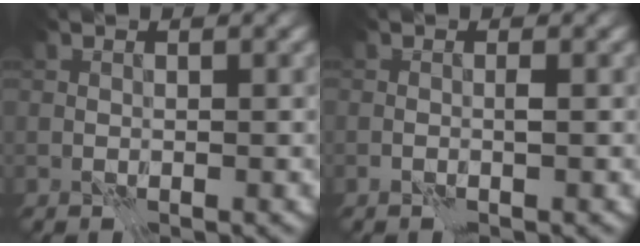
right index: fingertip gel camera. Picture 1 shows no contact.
{"total": 0.9, "force": [0.4, -0.7, 0.3], "torque": [-0.004, 0.003, 0.007]}